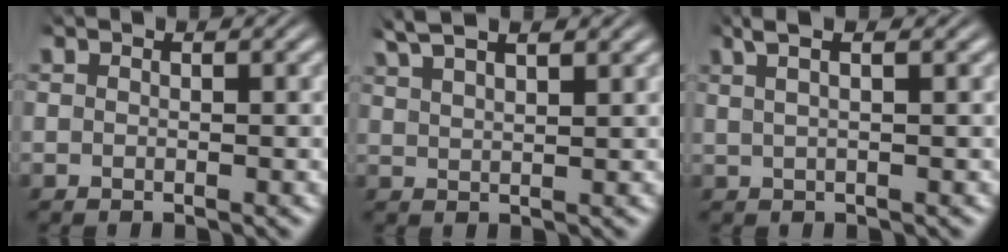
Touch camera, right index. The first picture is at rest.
{"total": 3.9, "force": [3.2, 1.0, 1.9], "torque": [-0.044, 0.005, 0.057]}
{"total": 3.6, "force": [2.3, 1.2, 2.5], "torque": [-0.041, 0.019, 0.030]}